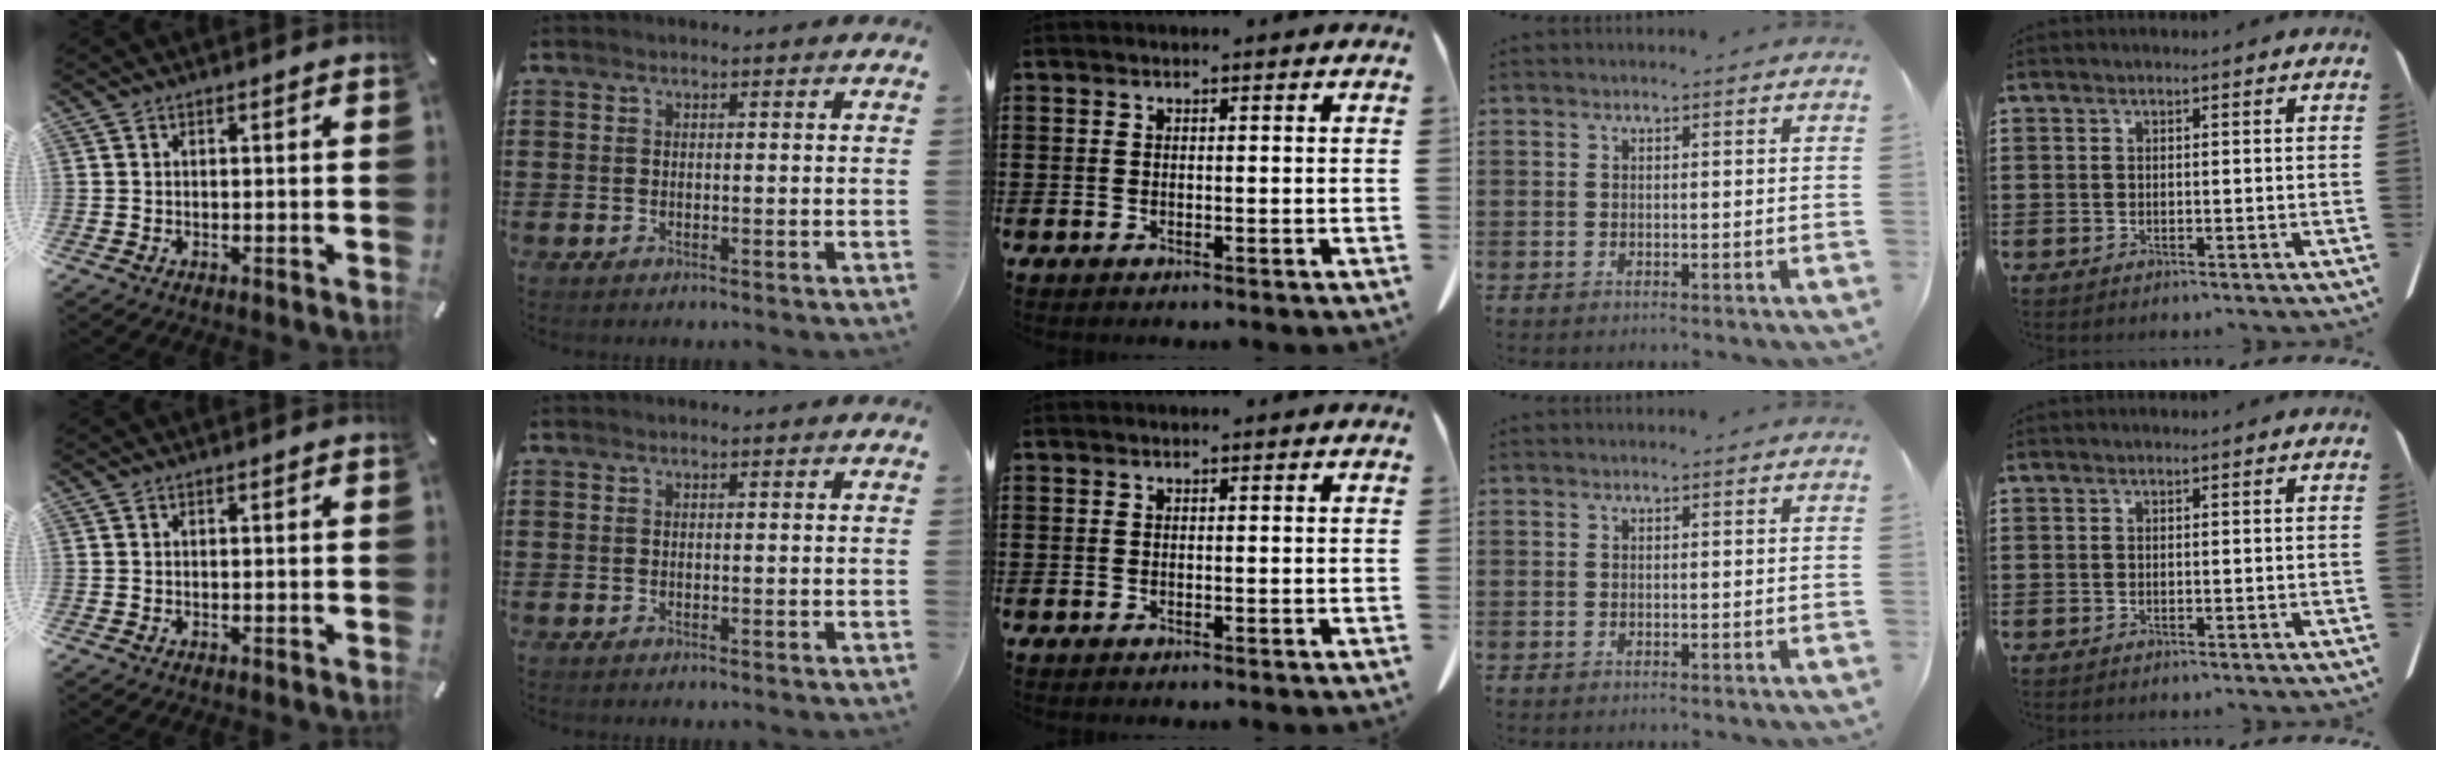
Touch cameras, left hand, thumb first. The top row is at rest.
{}